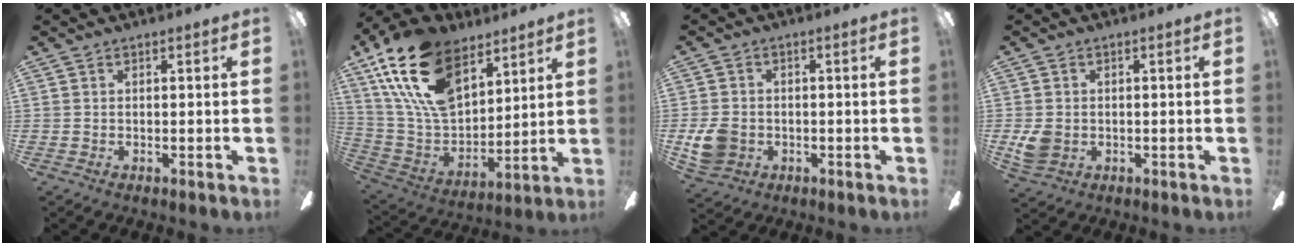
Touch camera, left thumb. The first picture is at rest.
{"total": 23.2, "force": [13.6, 12.9, 13.7], "torque": [-0.289, -0.061, 0.248]}
{"total": 7.2, "force": [-1.2, 5.9, 3.9], "torque": [-0.083, 0.013, -0.020]}
{"total": 4.9, "force": [-0.4, 3.9, 2.9], "torque": [-0.054, 0.003, -0.005]}